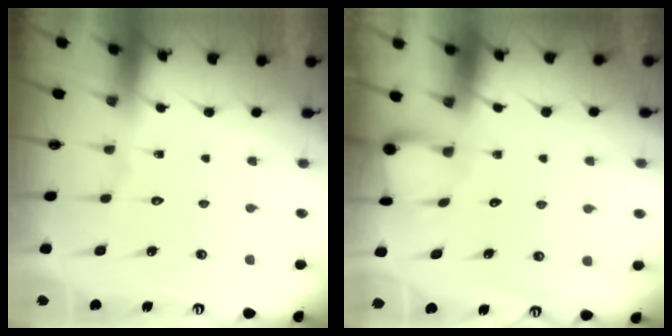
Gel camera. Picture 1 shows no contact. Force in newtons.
{"total": 2.8, "press": 2.8, "slide": 0.1}